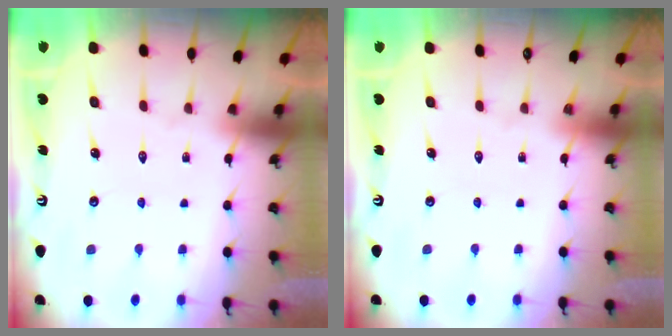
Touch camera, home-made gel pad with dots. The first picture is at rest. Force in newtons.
{"total": 0.0}